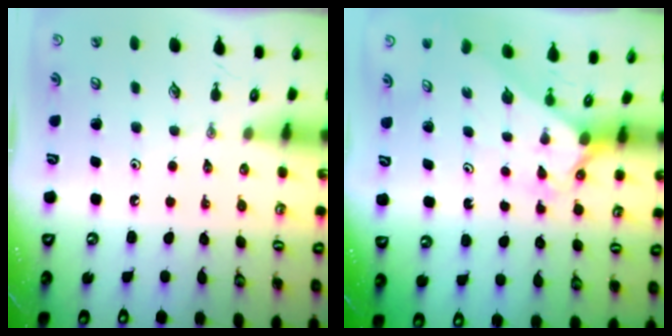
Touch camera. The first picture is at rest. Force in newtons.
{"total": 1.5, "press": 1.5, "slide": 0.1}